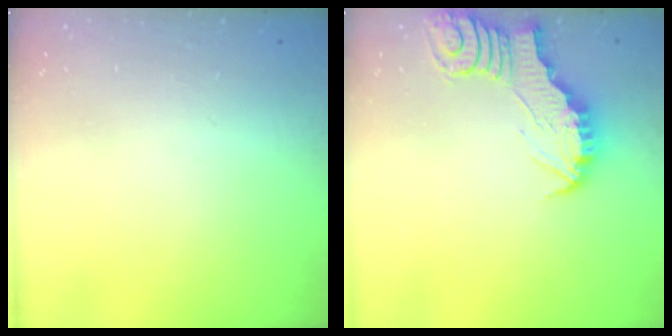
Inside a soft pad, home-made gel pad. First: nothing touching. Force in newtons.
{"total": 3.3, "press": 3.3, "slide": 0.4}